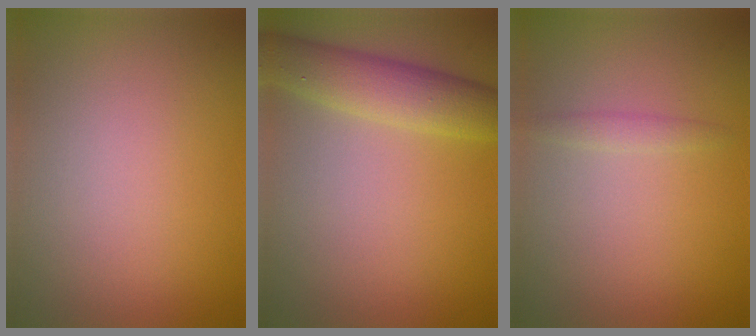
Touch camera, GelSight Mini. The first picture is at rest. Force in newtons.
{"total": 4.9, "press": 4.9, "slide": 0.3}
{"total": 1.0, "press": 1.0, "slide": 0.0}